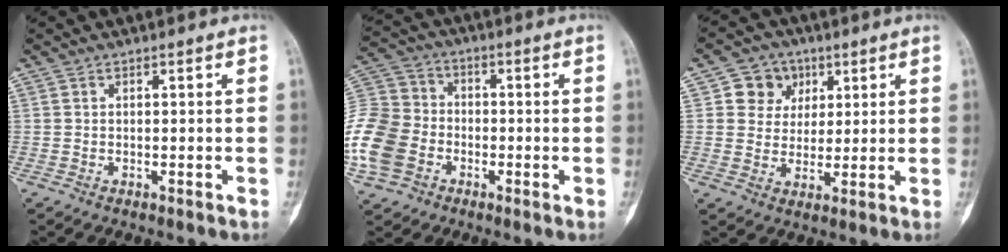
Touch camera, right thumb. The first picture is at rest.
{"total": 16.2, "force": [-4.9, 12.9, 8.5], "torque": [-0.190, 0.030, -0.095]}
{"total": 7.5, "force": [2.7, 6.7, 2.0], "torque": [0.005, -0.002, 0.043]}